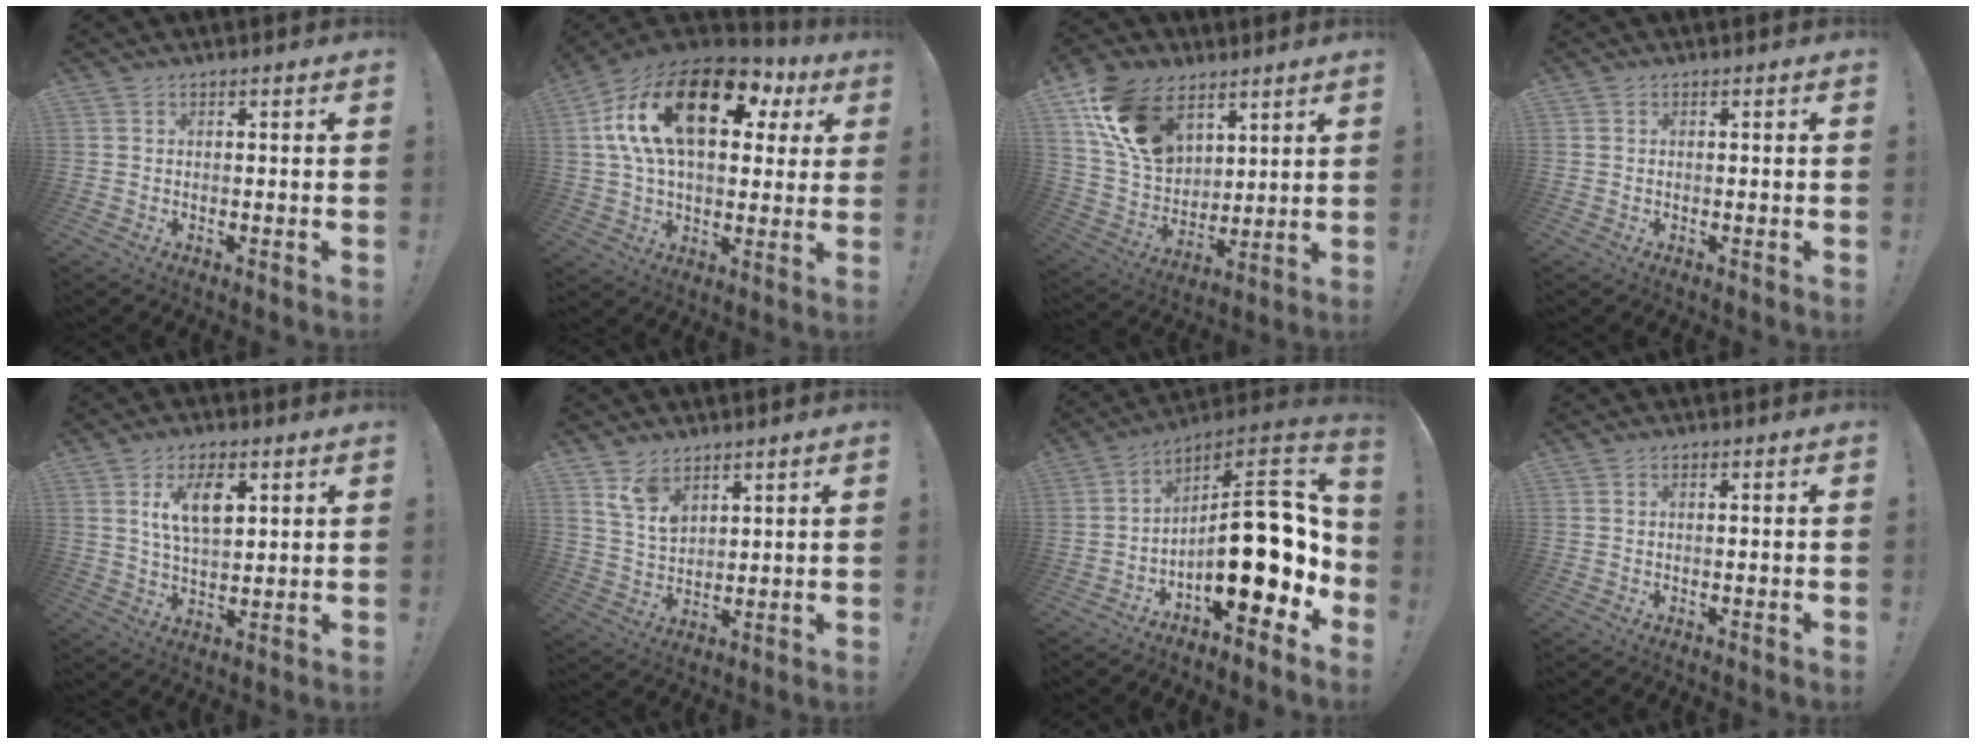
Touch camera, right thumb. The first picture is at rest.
{"total": 23.7, "force": [8.4, 11.8, 18.8], "torque": [-0.322, -0.026, 0.140]}
{"total": 19.2, "force": [10.1, 12.6, 10.5], "torque": [-0.193, -0.048, 0.196]}
{"total": 0.0}
{"total": 9.9, "force": [4.0, 5.2, 7.3], "torque": [-0.114, -0.005, 0.069]}
{"total": 8.5, "force": [6.1, 4.5, 3.8], "torque": [-0.072, -0.030, 0.119]}
{"total": 22.8, "force": [-3.9, 9.6, 20.3], "torque": [-0.305, 0.020, -0.051]}
{"total": 0.0}